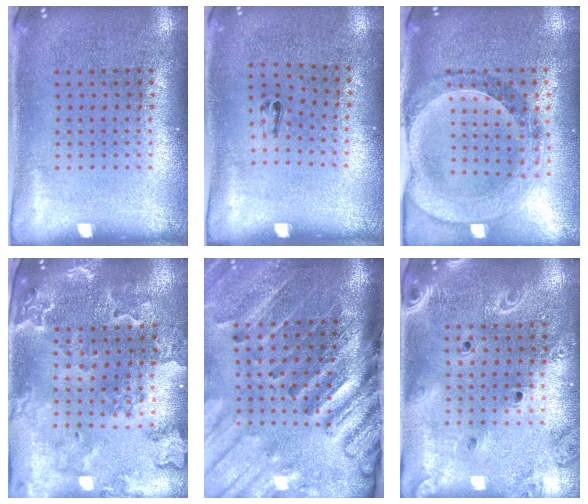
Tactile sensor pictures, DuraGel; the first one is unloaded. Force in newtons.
{"total": 0.6, "press": 0.2, "slide": 0.5}
{"total": 1.5, "press": 1.4, "slide": 0.4}
{"total": 1.9, "press": 1.9, "slide": 0.3}
{"total": 4.4, "press": 3.2, "slide": 3.0}
{"total": 2.0, "press": 1.8, "slide": 0.9}